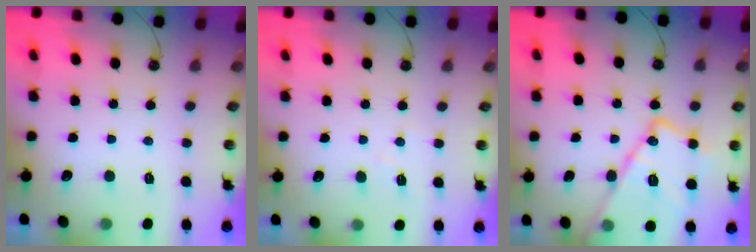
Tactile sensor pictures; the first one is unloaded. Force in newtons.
{"total": 4.9, "press": 4.9, "slide": 0.6}
{"total": 18.9, "press": 18.9, "slide": 0.9}